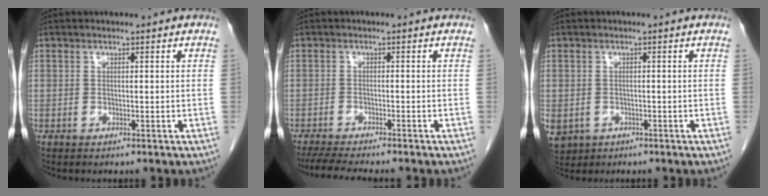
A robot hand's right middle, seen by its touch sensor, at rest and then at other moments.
{"total": 8.0, "force": [-6.9, 0.3, 3.9], "torque": [-0.056, -0.016, -0.108]}
{"total": 7.6, "force": [-3.1, 6.4, 2.7], "torque": [-0.078, -0.004, -0.039]}